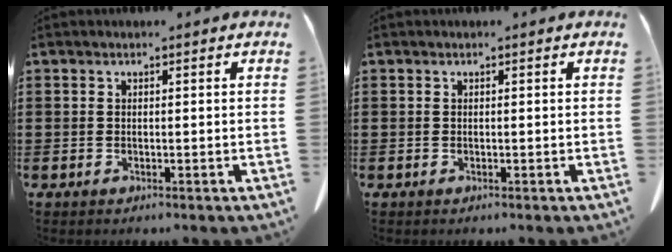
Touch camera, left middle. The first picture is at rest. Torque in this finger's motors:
{"motor_torque": [0.25, -0.42, -0.03, 0.02]}